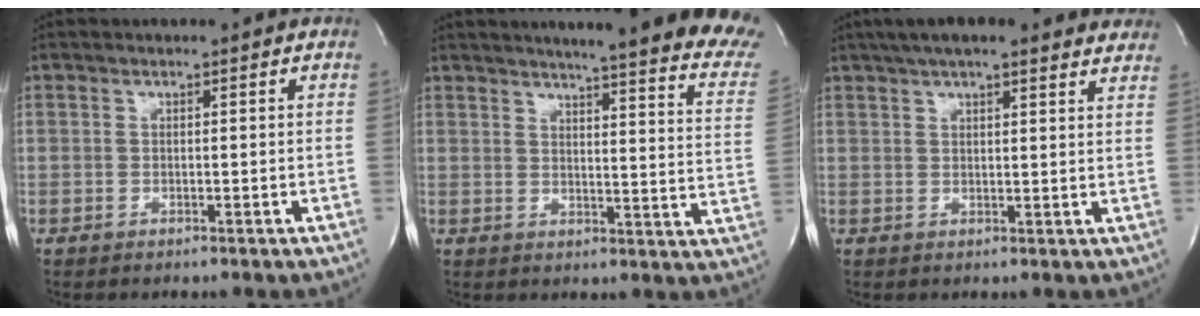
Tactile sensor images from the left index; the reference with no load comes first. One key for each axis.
{"total": 25.9, "fx": 22.4, "fy": 1.6, "fz": 12.8, "tx": -0.153, "ty": -0.082, "tz": 0.252}
{"total": 18.1, "fx": 15.3, "fy": 3.6, "fz": 8.9, "tx": -0.129, "ty": 0.045, "tz": 0.191}